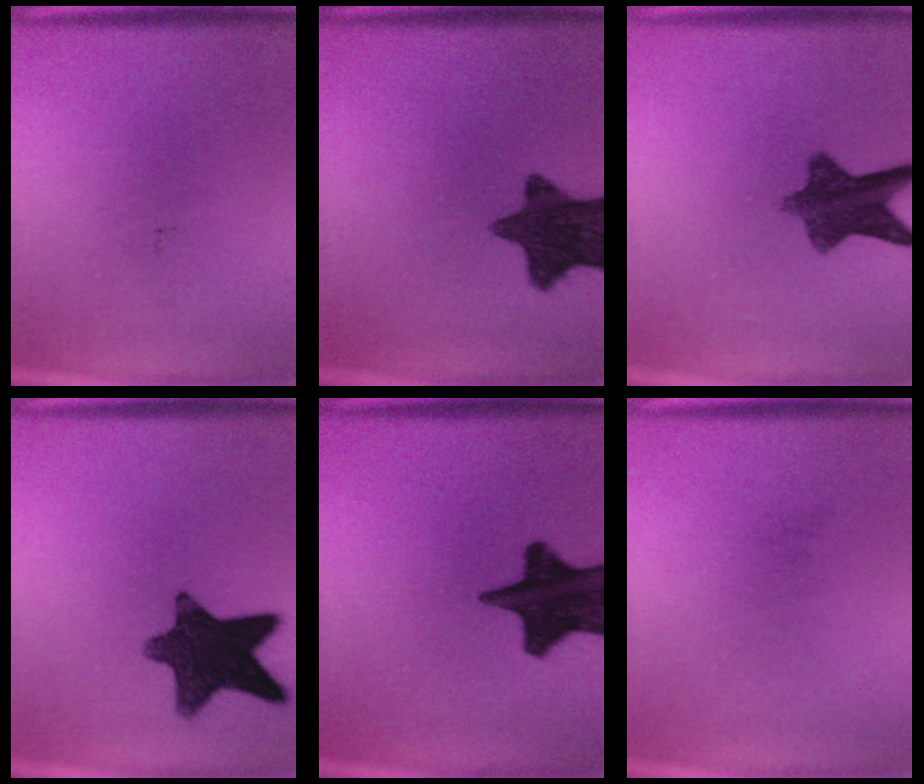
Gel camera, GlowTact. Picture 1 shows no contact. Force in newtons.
{"total": 12.6}
{"total": 9.6}
{"total": 13.3}
{"total": 17.1}
{"total": 0.0}